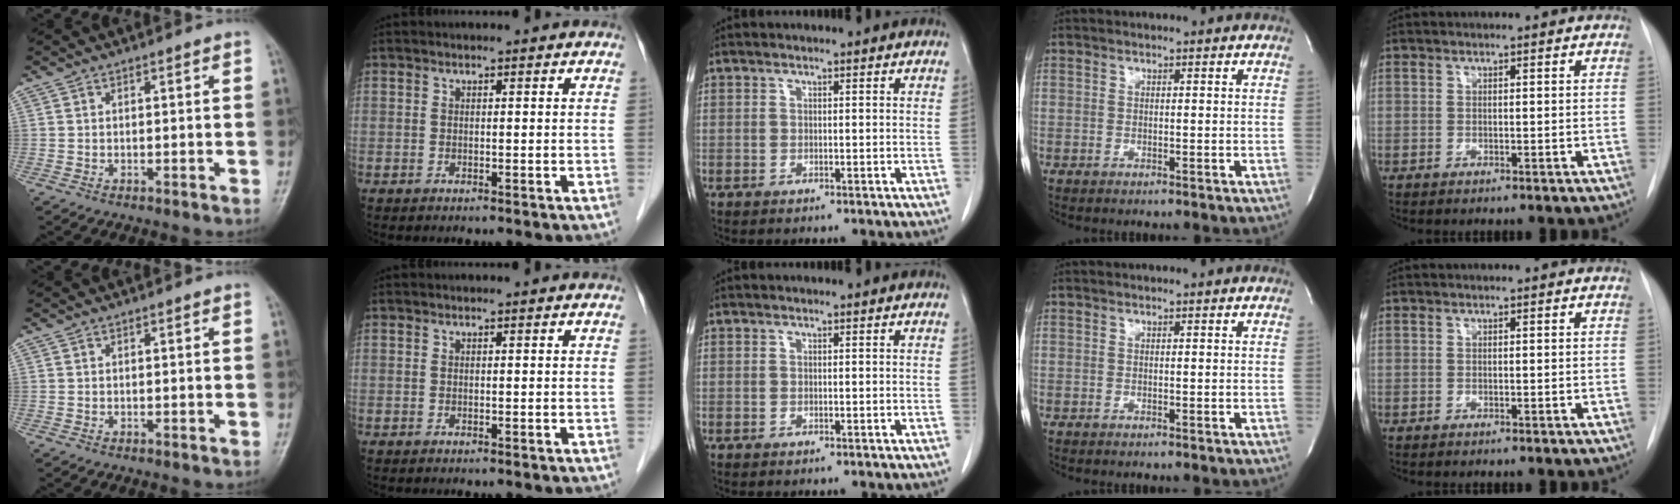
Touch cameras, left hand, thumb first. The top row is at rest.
{}